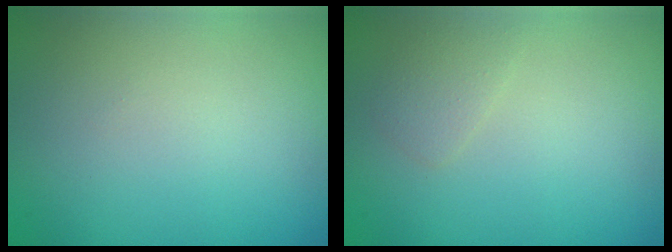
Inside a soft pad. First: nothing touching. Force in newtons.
{"total": 1.2, "press": 1.2, "slide": 0.1}